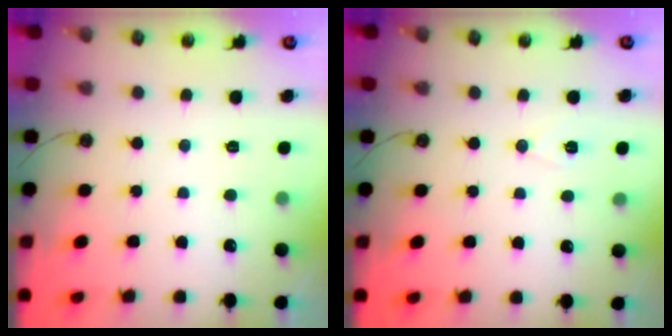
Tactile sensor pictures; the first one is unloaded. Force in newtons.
{"total": 5.6, "press": 3.5, "slide": 4.4}